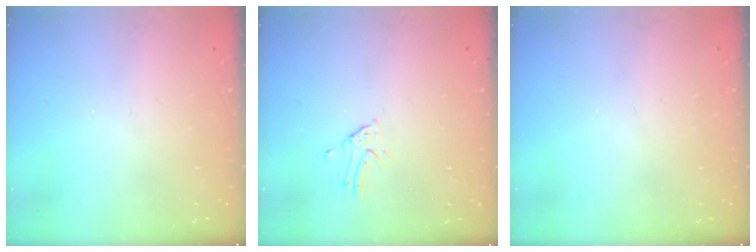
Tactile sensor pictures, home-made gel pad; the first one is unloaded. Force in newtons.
{"total": 2.8, "press": 2.8, "slide": 0.3}
{"total": 0.0}